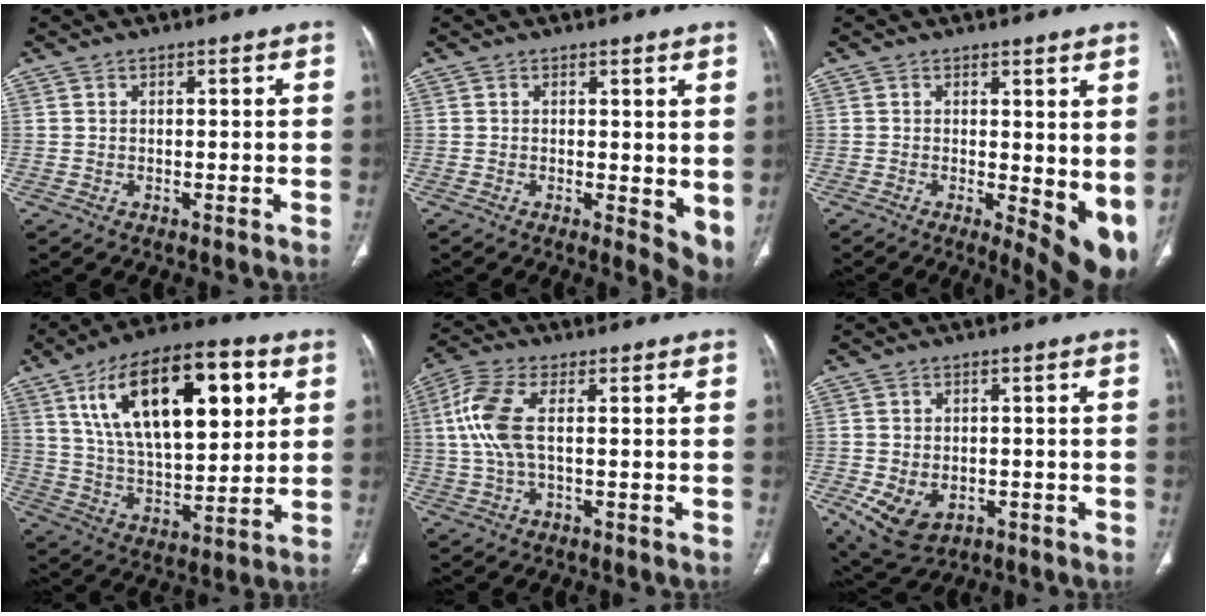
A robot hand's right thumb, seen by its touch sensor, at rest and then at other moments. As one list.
[{"total": 5.3, "force": [0.5, 2.3, 4.7], "torque": [-0.053, -0.013, 0.008]}, {"total": 10.4, "force": [0.2, 4.3, 9.4], "torque": [-0.115, -0.025, 0.012]}, {"total": 25.1, "force": [9.2, 11.6, 20.3], "torque": [-0.313, -0.015, 0.156]}, {"total": 8.9, "force": [1.0, 3.7, 8.0], "torque": [-0.208, 0.015, 0.018]}, {"total": 8.7, "force": [-3.0, 6.1, 5.4], "torque": [-0.094, 0.007, -0.035]}]